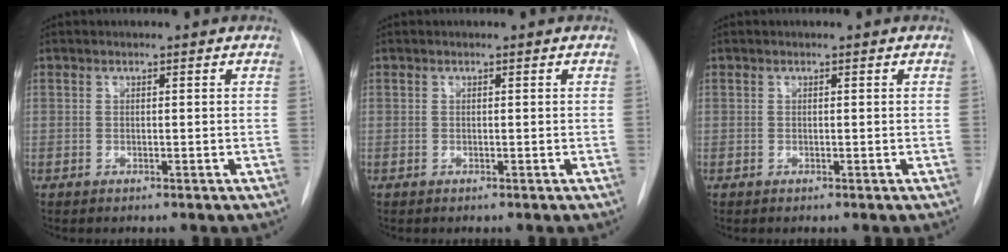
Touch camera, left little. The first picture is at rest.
{"total": 0.0}
{"total": 0.0}